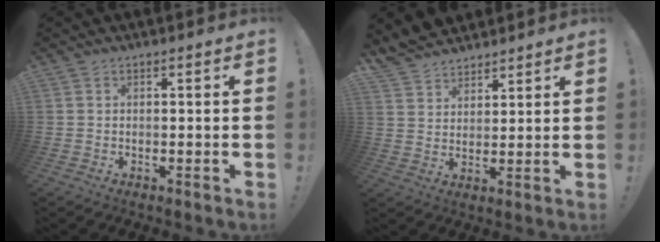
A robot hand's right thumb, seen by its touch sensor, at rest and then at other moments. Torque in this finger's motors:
{"motor_torque": [0.23, 1.99, 0.17, 0.17, 0.04]}